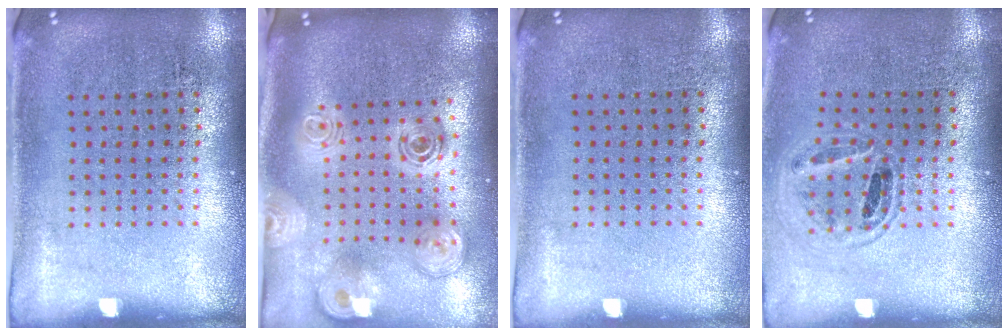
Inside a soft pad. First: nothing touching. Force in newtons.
{"total": 2.8, "press": 1.9, "slide": 2.0}
{"total": 0.0}
{"total": 0.8, "press": 0.8, "slide": 0.1}